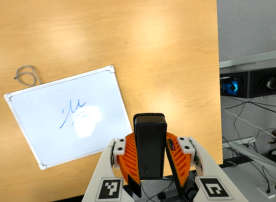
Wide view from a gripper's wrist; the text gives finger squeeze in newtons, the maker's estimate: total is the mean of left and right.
{"total": 8.7, "left": 7.3, "right": 10.2}